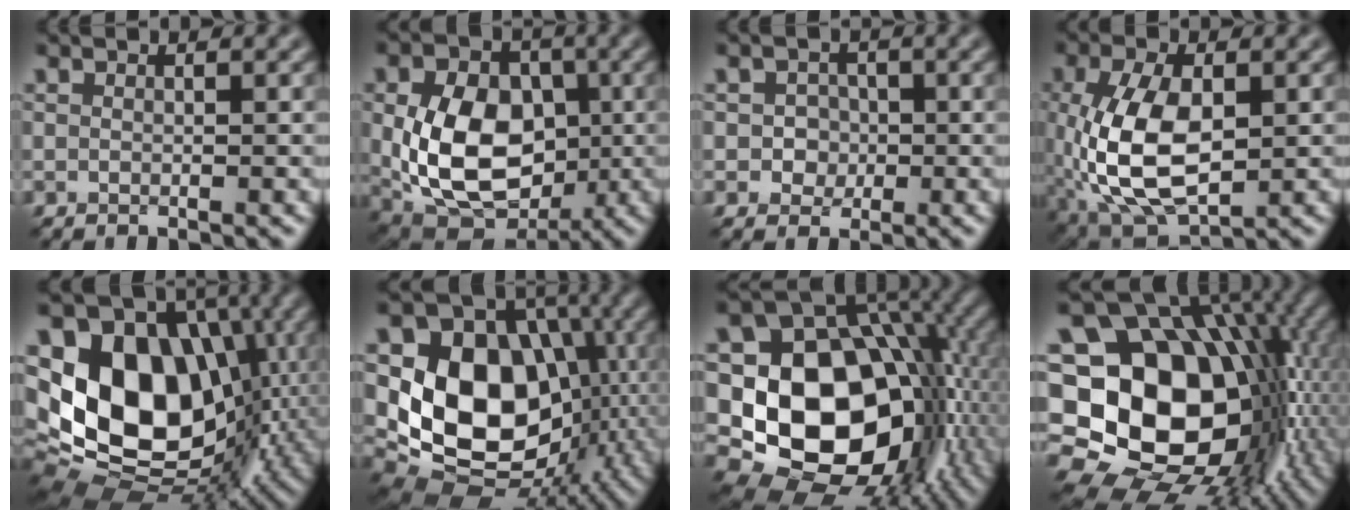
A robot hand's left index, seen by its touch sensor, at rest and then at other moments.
{"total": 11.5, "force": [-0.7, 8.2, 8.0], "torque": [-0.153, -0.018, -0.004]}
{"total": 1.9, "force": [-0.3, 1.7, 0.6], "torque": [0.004, 0.000, -0.012]}
{"total": 9.5, "force": [-0.8, 5.1, 8.0], "torque": [-0.178, -0.007, -0.012]}
{"total": 16.0, "force": [-0.8, 11.5, 11.1], "torque": [-0.197, -0.001, -0.019]}
{"total": 14.1, "force": [-0.8, 11.0, 8.8], "torque": [-0.146, -0.014, -0.022]}
{"total": 17.1, "force": [-2.2, 12.6, 11.3], "torque": [-0.167, -0.015, -0.029]}
{"total": 20.0, "force": [-1.7, 15.6, 12.4], "torque": [-0.198, -0.009, -0.029]}